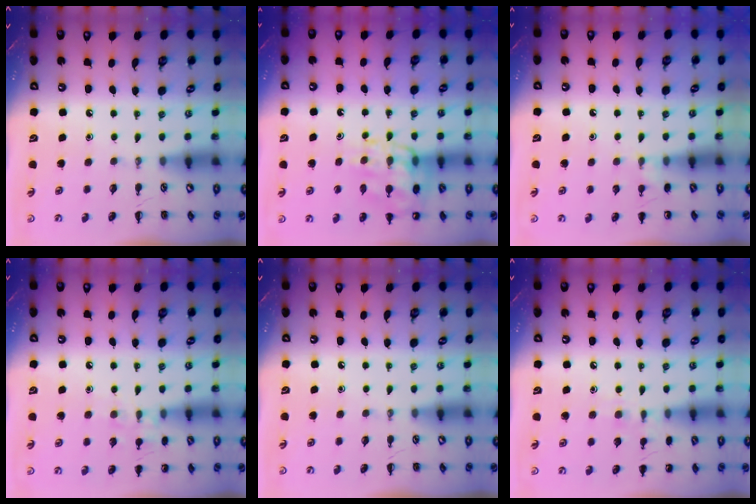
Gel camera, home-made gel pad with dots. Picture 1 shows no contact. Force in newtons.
{"total": 15.7, "press": 15.4, "slide": 3.0}
{"total": 5.3, "press": 5.0, "slide": 1.7}
{"total": 7.9, "press": 7.6, "slide": 2.1}
{"total": 0.0}
{"total": 7.2, "press": 7.0, "slide": 1.7}